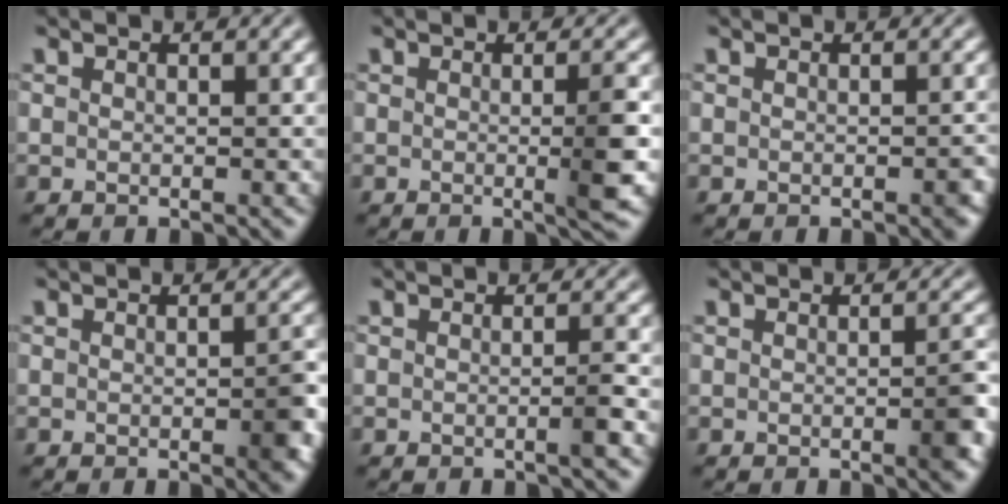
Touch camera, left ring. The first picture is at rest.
{"total": 3.1, "force": [-0.3, 0.5, 3.1], "torque": [-0.041, -0.007, -0.007]}
{"total": 1.2, "force": [-0.6, 0.3, 1.0], "torque": [-0.013, -0.002, -0.006]}
{"total": 2.5, "force": [-0.7, 0.6, 2.3], "torque": [-0.029, -0.003, -0.008]}
{"total": 1.4, "force": [-0.4, 0.1, 1.3], "torque": [-0.019, 0.000, -0.012]}
{"total": 2.5, "force": [-0.6, 0.5, 2.4], "torque": [-0.027, 0.002, -0.009]}